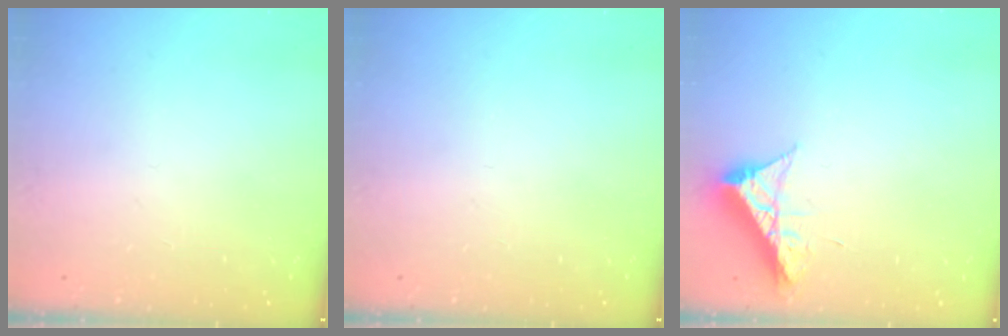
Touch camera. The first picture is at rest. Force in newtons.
{"total": 0.0}
{"total": 8.9, "press": 8.9, "slide": 0.3}